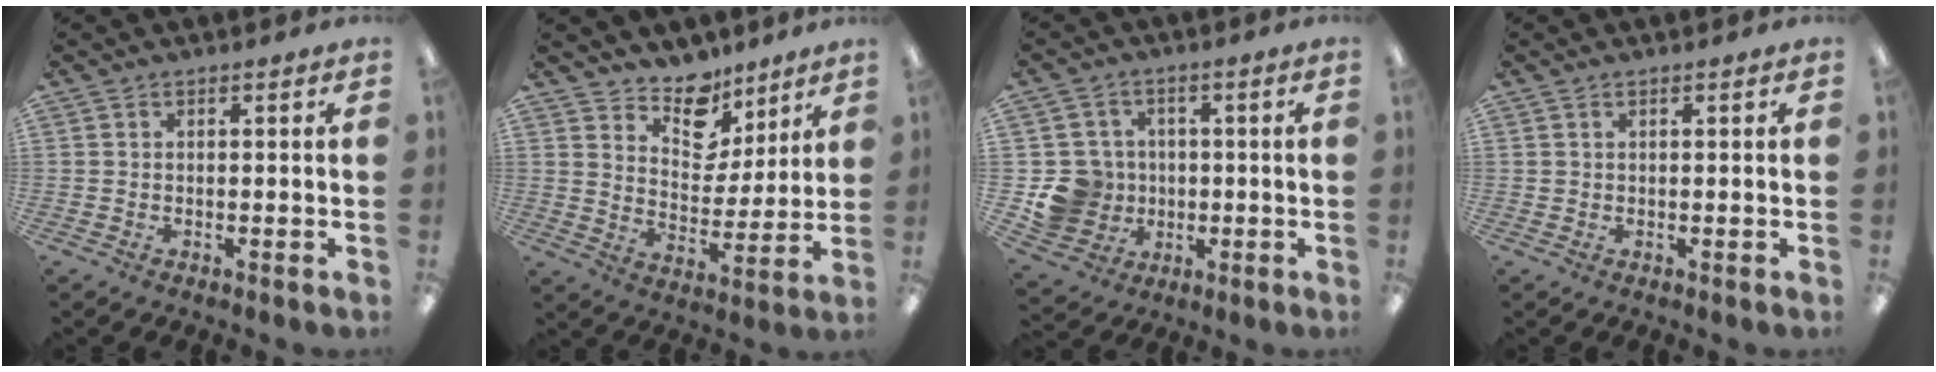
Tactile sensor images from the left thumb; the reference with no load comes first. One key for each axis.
{"total": 11.3, "fx": 8.8, "fy": 6.3, "fz": 3.0, "tx": -0.051, "ty": -0.066, "tz": 0.166}
{"total": 10.1, "fx": -1.3, "fy": 9.7, "fz": 2.6, "tx": -0.075, "ty": 0.017, "tz": -0.010}
{"total": 0.7, "fx": 0.4, "fy": 0.6, "fz": 0.2, "tx": -0.005, "ty": 0.003, "tz": 0.008}